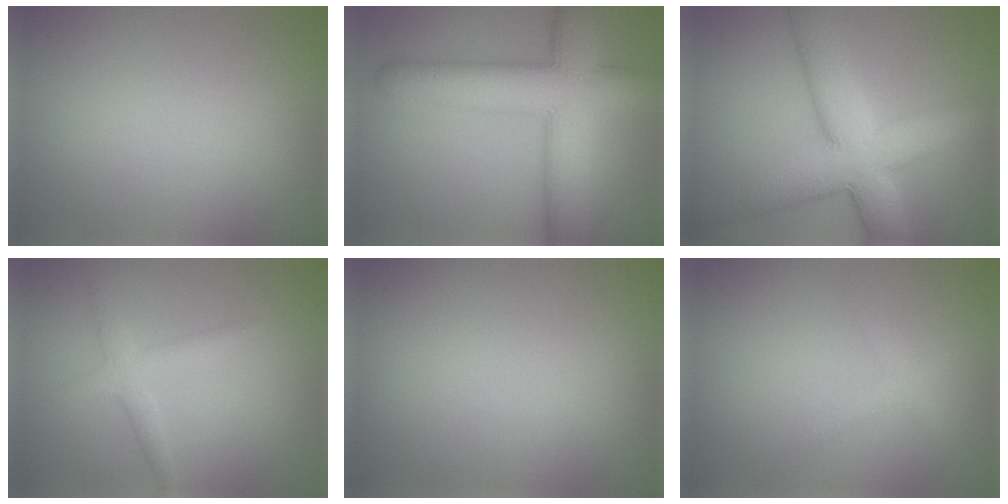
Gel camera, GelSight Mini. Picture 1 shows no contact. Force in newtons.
{"total": 9.8, "press": 9.8, "slide": 0.3}
{"total": 9.2, "press": 9.2, "slide": 0.5}
{"total": 2.2, "press": 2.2, "slide": 0.1}
{"total": 0.0}
{"total": 1.3, "press": 1.3, "slide": 0.2}